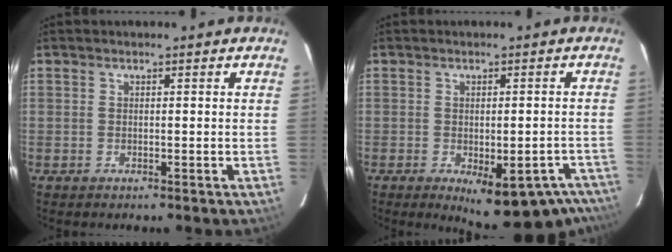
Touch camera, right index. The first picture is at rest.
{"total": 14.6, "force": [-10.3, 5.8, 8.5], "torque": [-0.097, 0.000, -0.110]}